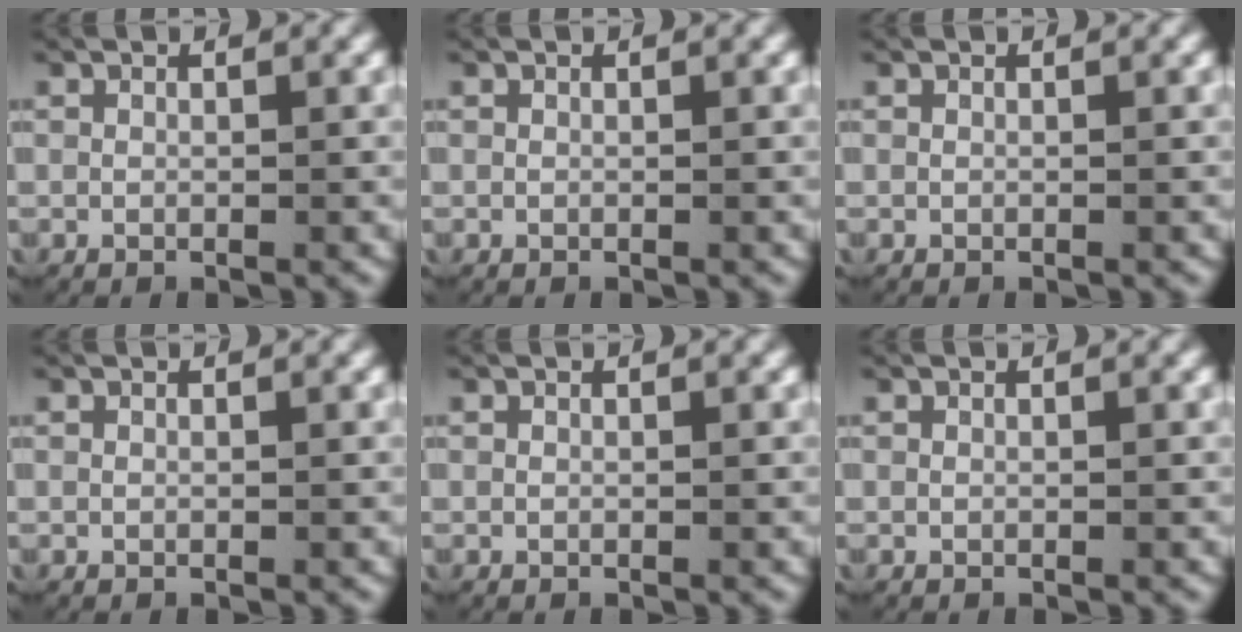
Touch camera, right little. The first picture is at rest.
{"total": 0.0}
{"total": 0.0}
{"total": 0.0}
{"total": 0.0}
{"total": 0.0}